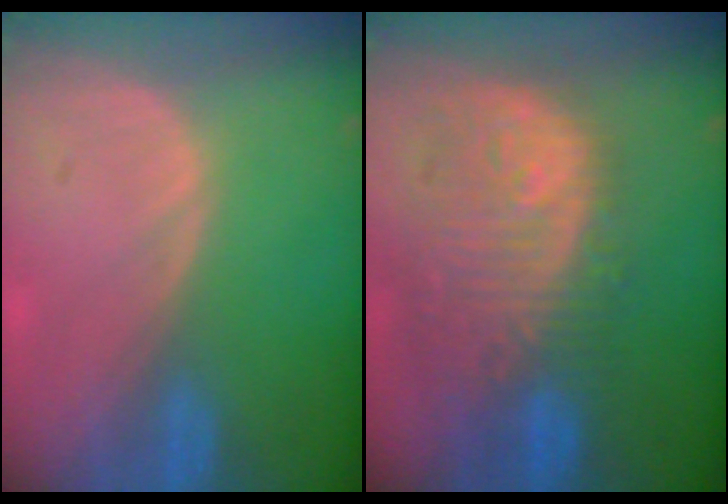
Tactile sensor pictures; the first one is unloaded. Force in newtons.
{"total": 12.1, "press": 10.9, "slide": 5.4}